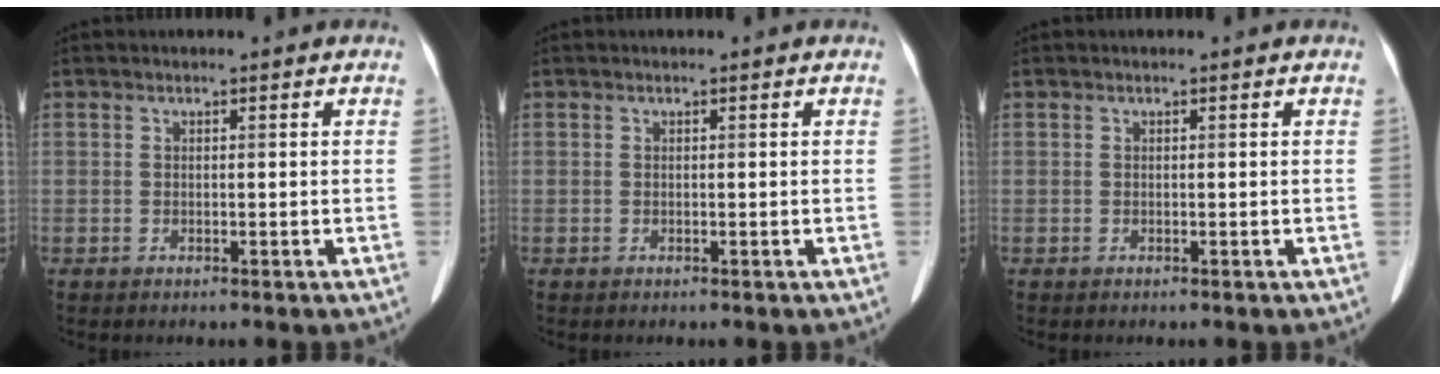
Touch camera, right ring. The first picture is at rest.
{"total": 0.0}
{"total": 0.0}